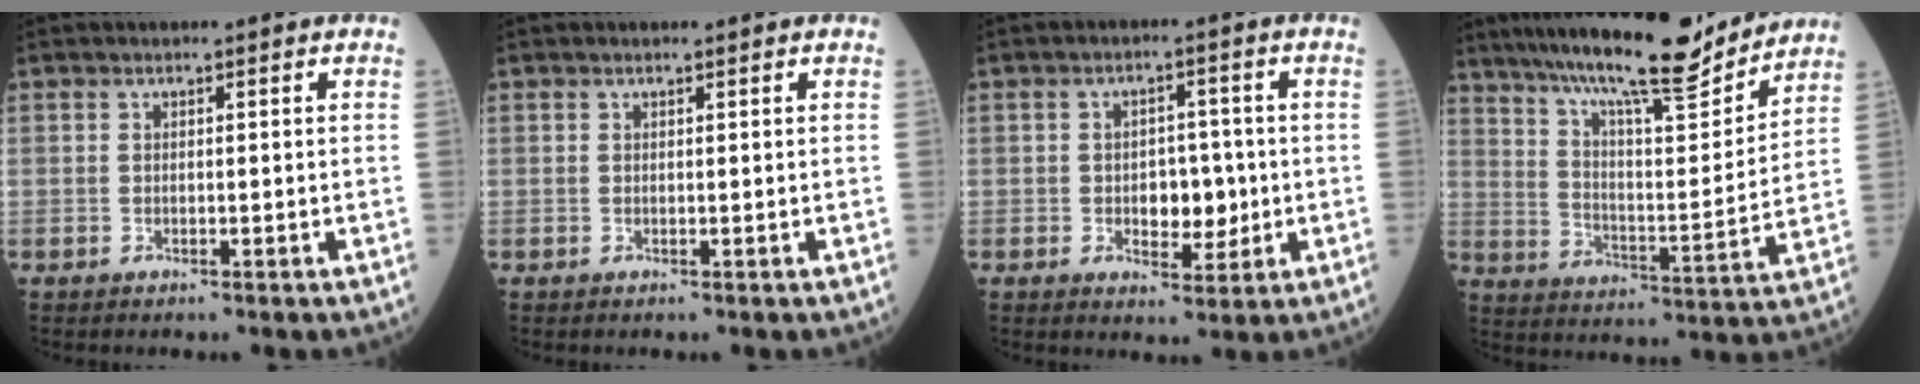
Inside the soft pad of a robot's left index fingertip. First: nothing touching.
{"total": 0.5, "force": [0.5, 0.0, 0.2], "torque": [-0.012, -0.001, 0.008]}
{"total": 5.2, "force": [-0.5, 3.1, 4.2], "torque": [-0.057, 0.004, -0.002]}
{"total": 20.0, "force": [17.2, 2.0, 10.1], "torque": [-0.175, 0.004, 0.269]}